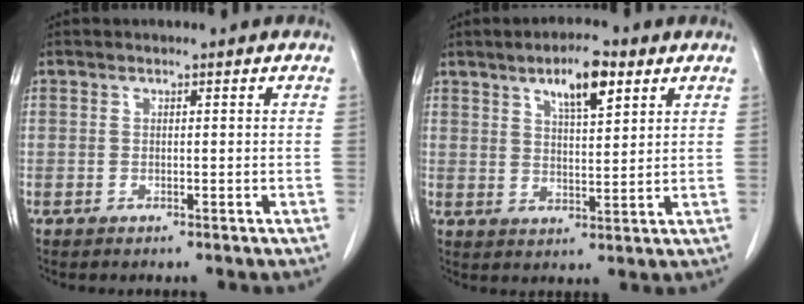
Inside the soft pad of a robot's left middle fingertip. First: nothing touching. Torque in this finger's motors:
{"motor_torque": [0.73, -0.55, 0.12, 0.05]}